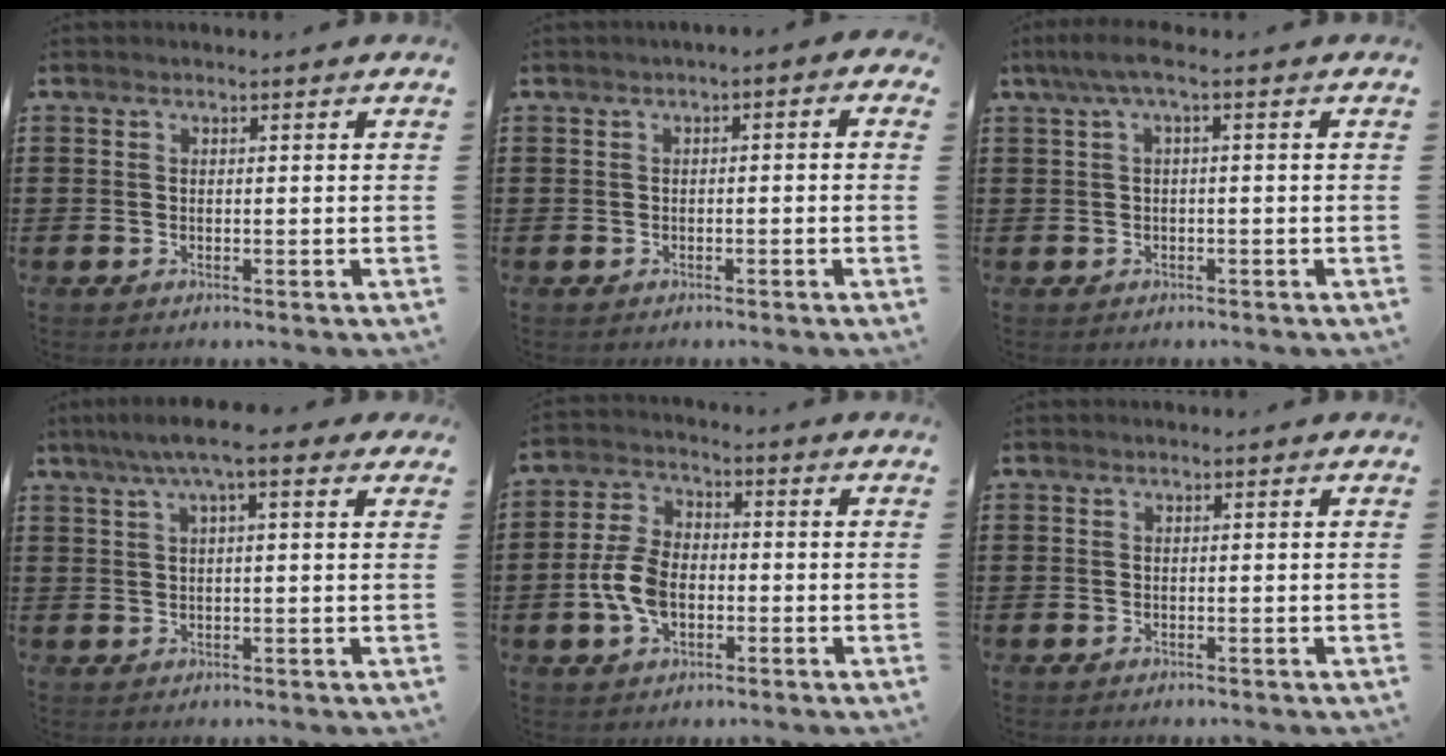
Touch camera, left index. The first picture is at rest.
{"total": 1.2, "force": [-1.1, 0.3, 0.4], "torque": [-0.011, 0.004, -0.025]}
{"total": 3.2, "force": [-0.1, 0.3, 3.1], "torque": [-0.064, -0.001, -0.006]}
{"total": 6.4, "force": [3.8, 1.1, 5.0], "torque": [-0.105, 0.008, 0.065]}
{"total": 7.5, "force": [-1.7, 4.7, 5.6], "torque": [-0.140, 0.002, -0.038]}
{"total": 0.0}